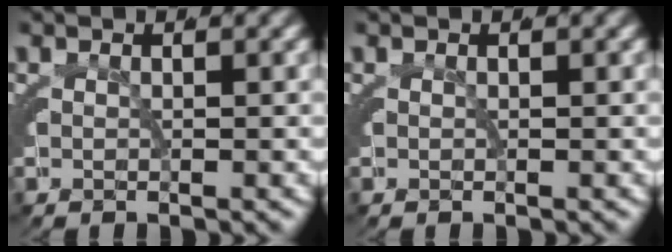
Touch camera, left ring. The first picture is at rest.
{"total": 0.0}